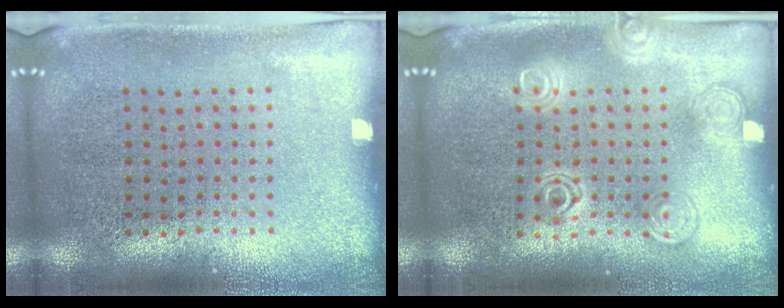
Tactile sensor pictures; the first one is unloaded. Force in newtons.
{"total": 1.3, "press": 1.3, "slide": 0.2}